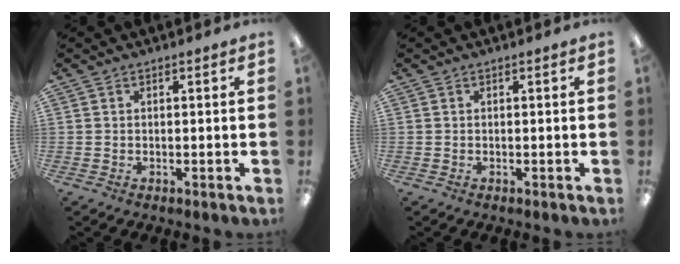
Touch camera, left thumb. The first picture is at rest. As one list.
[{"total": 0.0}]